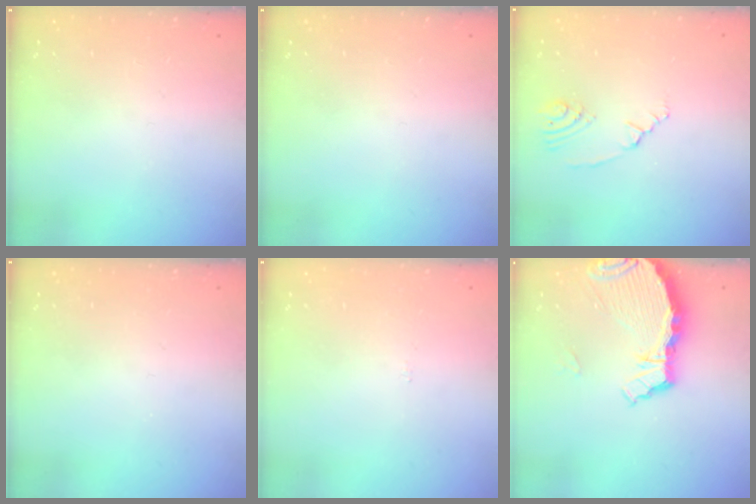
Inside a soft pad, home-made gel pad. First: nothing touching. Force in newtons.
{"total": 0.0}
{"total": 2.4, "press": 2.0, "slide": 1.3}
{"total": 0.0}
{"total": 0.0}
{"total": 7.2, "press": 7.2, "slide": 0.8}